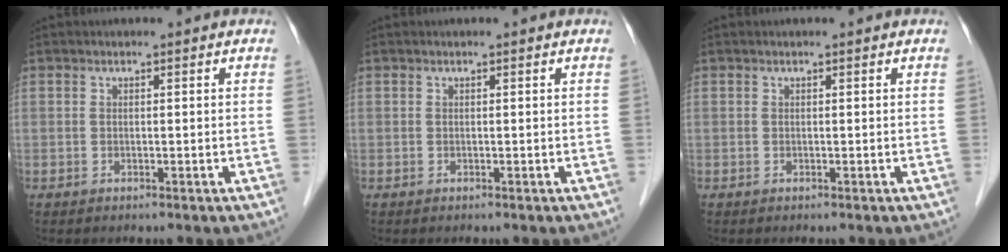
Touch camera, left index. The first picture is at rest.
{"total": 0.0}
{"total": 0.0}